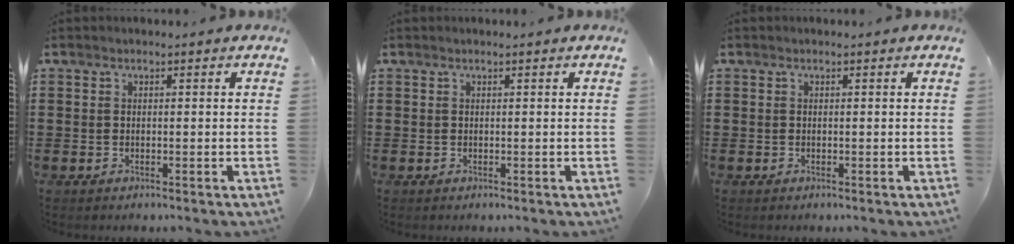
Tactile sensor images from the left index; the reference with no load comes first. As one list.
[{"total": 0.0}, {"total": 0.0}]